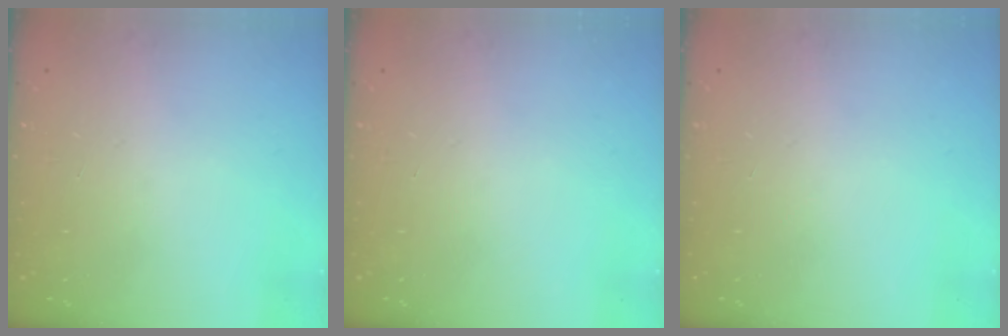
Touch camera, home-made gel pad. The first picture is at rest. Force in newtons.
{"total": 0.0}
{"total": 0.0}